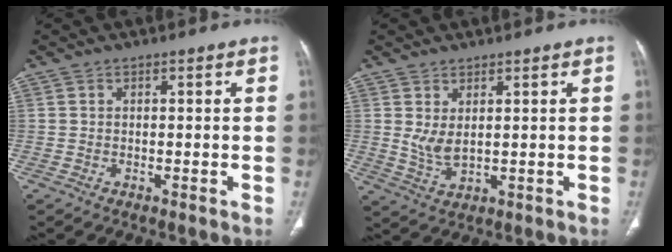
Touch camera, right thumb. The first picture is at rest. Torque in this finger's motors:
{"motor_torque": [0.02, 1.27, -0.24, 0.16, 0.00]}